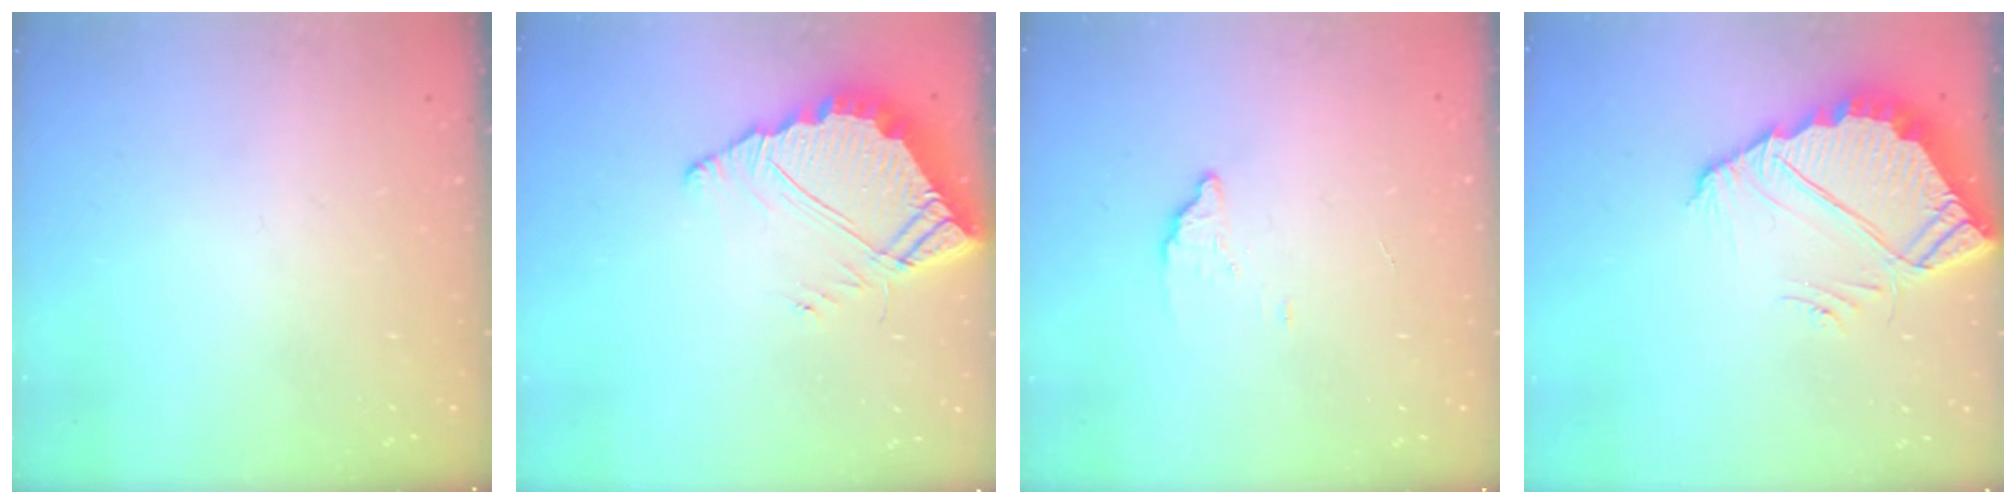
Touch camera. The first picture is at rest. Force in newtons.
{"total": 8.5, "press": 8.5, "slide": 0.8}
{"total": 2.0, "press": 2.0, "slide": 0.1}
{"total": 6.1, "press": 6.1, "slide": 0.3}